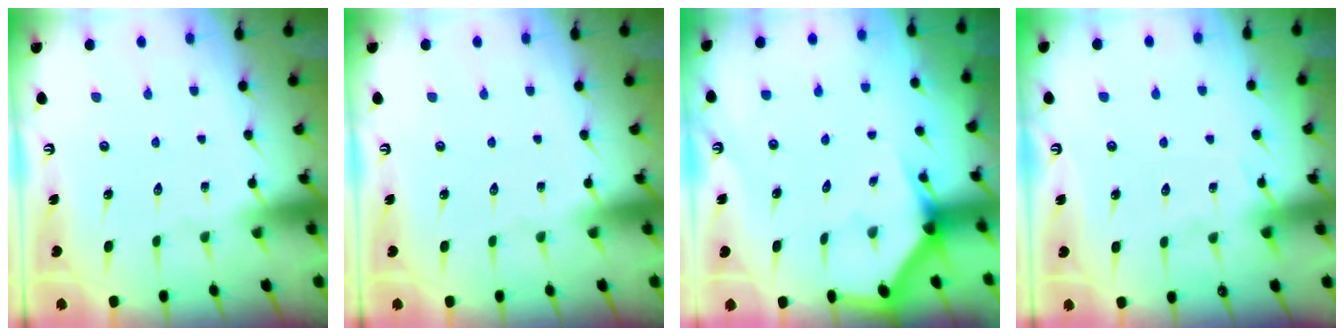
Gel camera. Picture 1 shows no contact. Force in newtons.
{"total": 0.0}
{"total": 2.9, "press": 2.9, "slide": 0.1}
{"total": 3.8, "press": 3.7, "slide": 0.5}